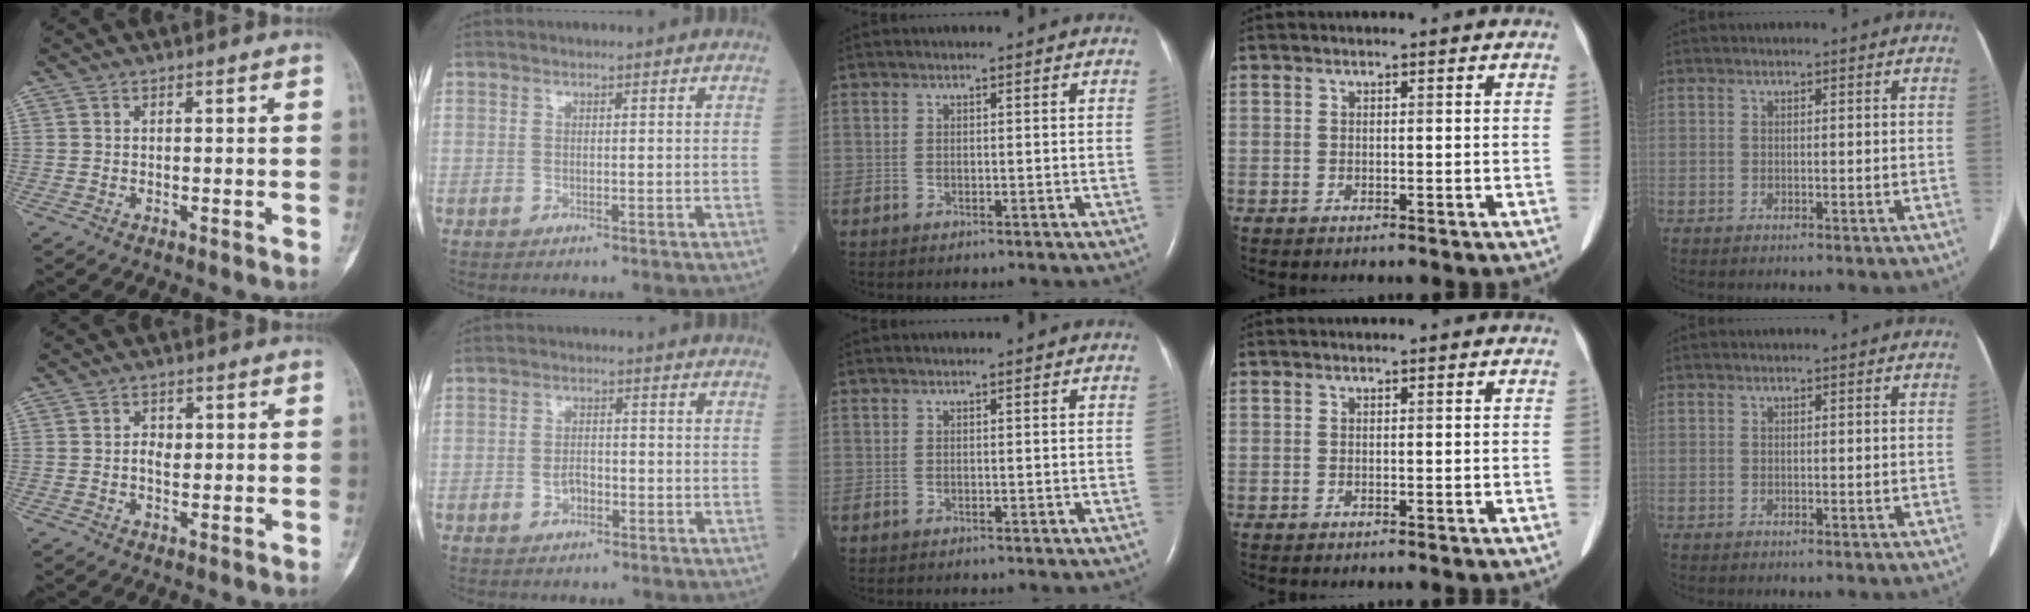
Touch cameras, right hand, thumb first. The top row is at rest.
{"thumb": {"total": 2.5, "force": [0.1, 1.8, 1.8], "torque": [-0.025, 0.002, -0.001]}, "index": {"total": 2.5, "force": [-0.9, 1.4, 1.9], "torque": [-0.033, 0.005, -0.014]}}